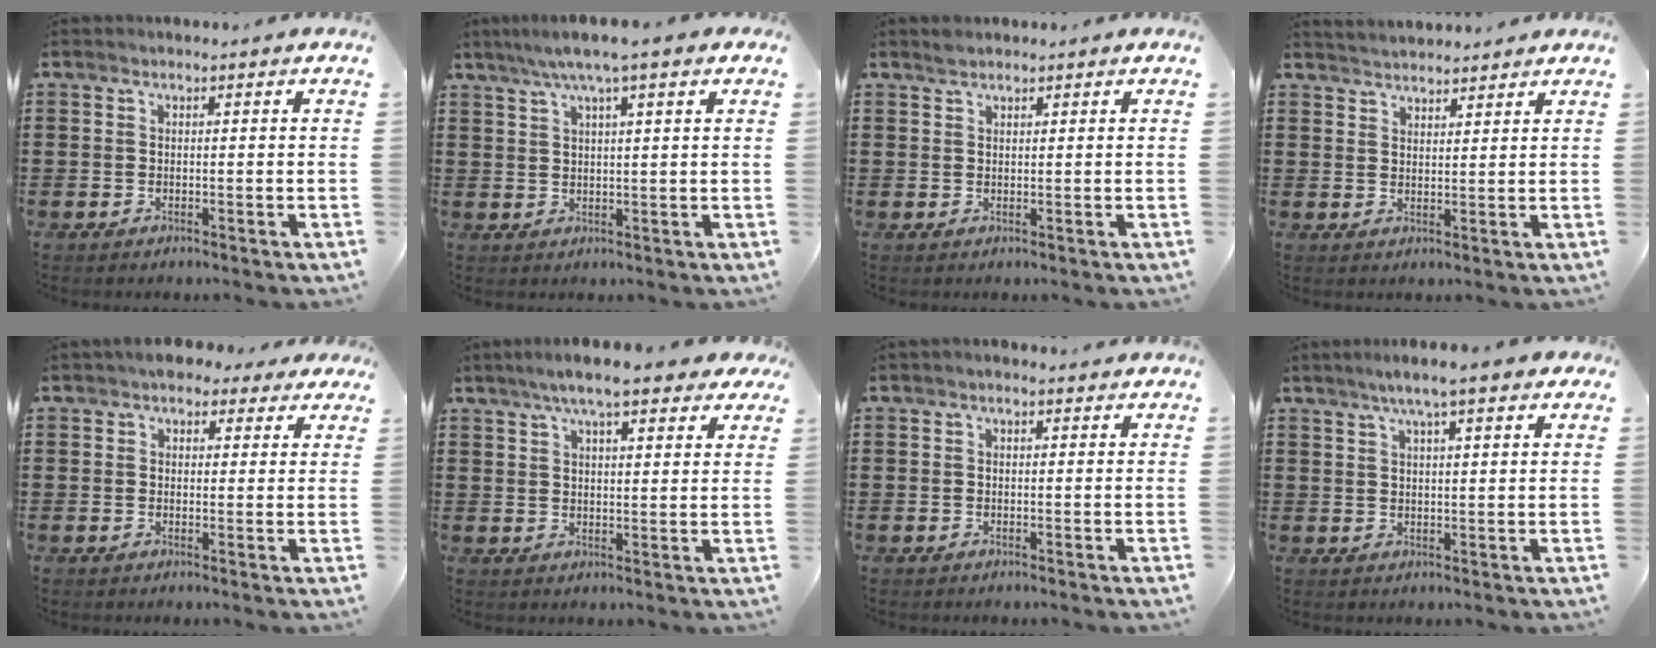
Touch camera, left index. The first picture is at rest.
{"total": 4.8, "force": [3.1, 0.2, 3.6], "torque": [-0.077, 0.003, 0.053]}
{"total": 1.3, "force": [1.2, 0.4, 0.3], "torque": [-0.008, 0.002, 0.022]}
{"total": 2.7, "force": [2.7, 0.0, -0.2], "torque": [-0.003, -0.006, 0.051]}
{"total": 4.0, "force": [3.0, 2.3, 1.3], "torque": [-0.031, 0.005, 0.054]}
{"total": 7.2, "force": [5.6, 1.2, 4.4], "torque": [-0.091, -0.003, 0.099]}
{"total": 0.6, "force": [0.3, 0.3, 0.4], "torque": [-0.009, 0.004, 0.004]}
{"total": 5.3, "force": [3.9, 0.5, 3.6], "torque": [-0.079, 0.004, 0.067]}